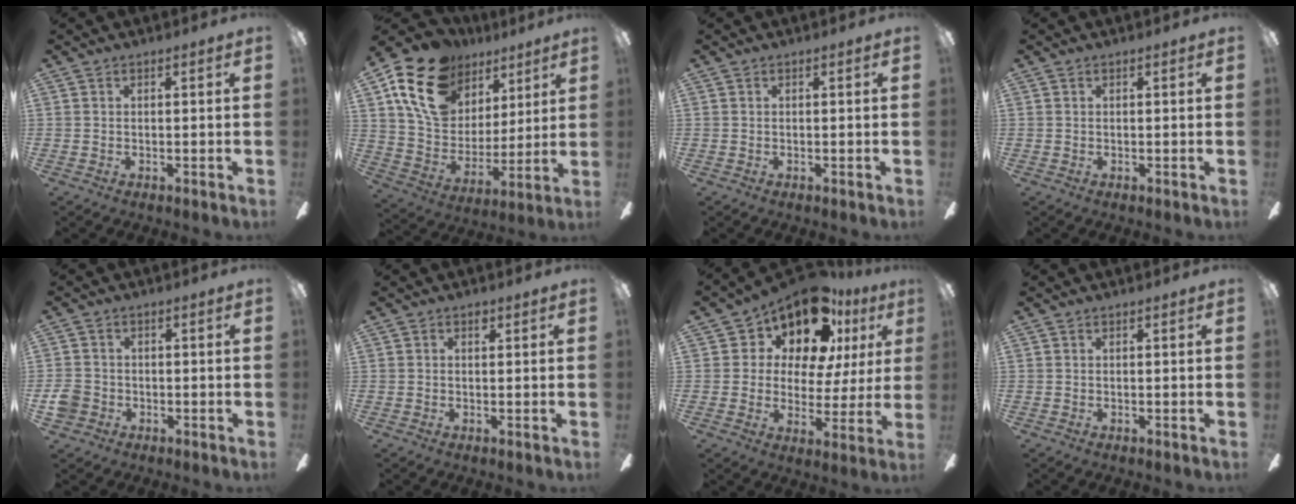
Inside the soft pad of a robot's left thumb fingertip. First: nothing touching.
{"total": 20.4, "force": [11.6, 13.8, 9.6], "torque": [-0.174, -0.046, 0.219]}
{"total": 0.0}
{"total": 0.0}
{"total": 4.4, "force": [-1.3, 3.9, 1.6], "torque": [-0.041, 0.009, -0.023]}
{"total": 1.0, "force": [0.6, 0.6, 0.5], "torque": [-0.003, -0.001, 0.009]}
{"total": 15.6, "force": [11.4, 7.5, 7.5], "torque": [-0.143, -0.073, 0.200]}
{"total": 0.0}